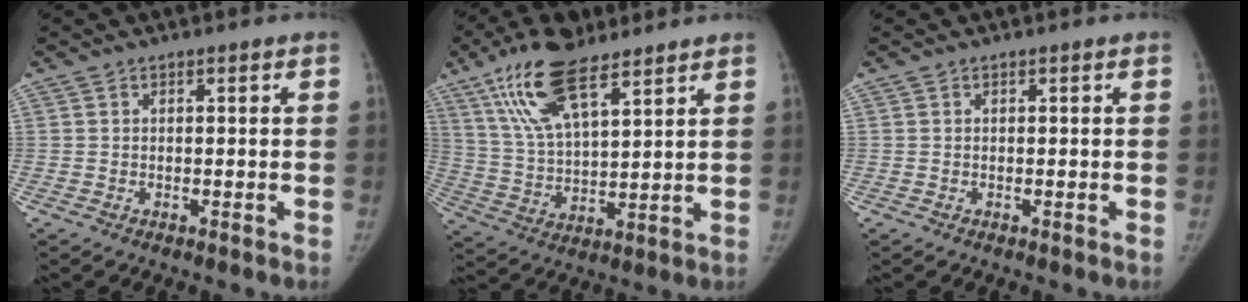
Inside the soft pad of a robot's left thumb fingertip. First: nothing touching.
{"total": 15.1, "force": [9.5, 5.6, 10.3], "torque": [-0.183, -0.027, 0.185]}
{"total": 0.0}